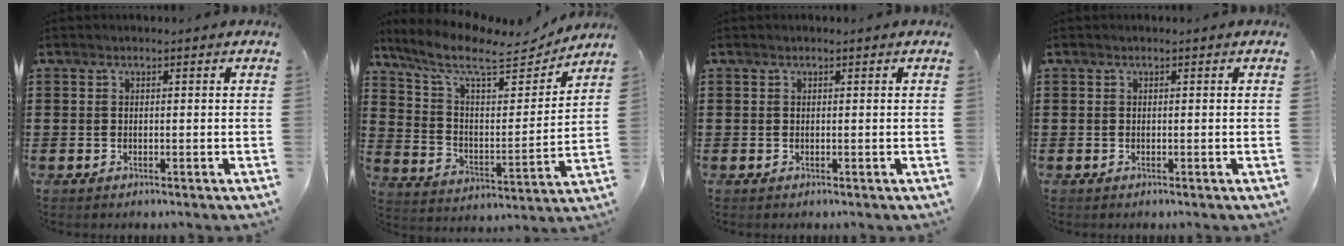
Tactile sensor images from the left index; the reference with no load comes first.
{"total": 10.5, "force": [8.5, 2.1, 5.7], "torque": [-0.145, -0.046, 0.145]}
{"total": 0.0}
{"total": 0.0}